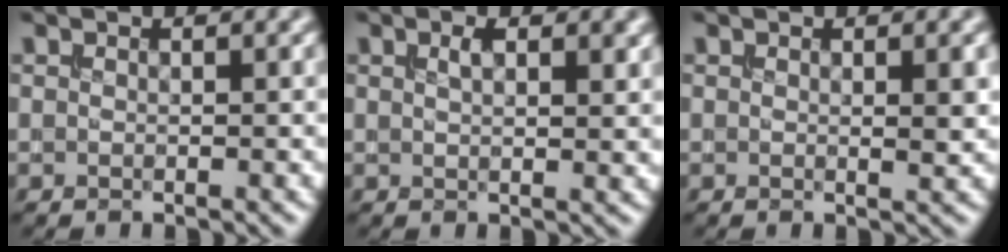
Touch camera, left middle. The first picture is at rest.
{"total": 2.5, "force": [1.0, 0.9, 2.1], "torque": [-0.033, 0.002, 0.018]}
{"total": 1.4, "force": [0.2, 0.2, 1.4], "torque": [-0.018, -0.003, 0.002]}